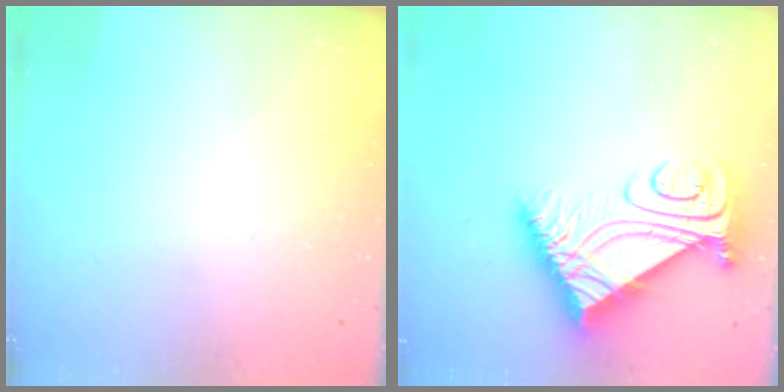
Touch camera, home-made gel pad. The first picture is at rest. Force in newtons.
{"total": 12.1, "press": 12.0, "slide": 1.1}